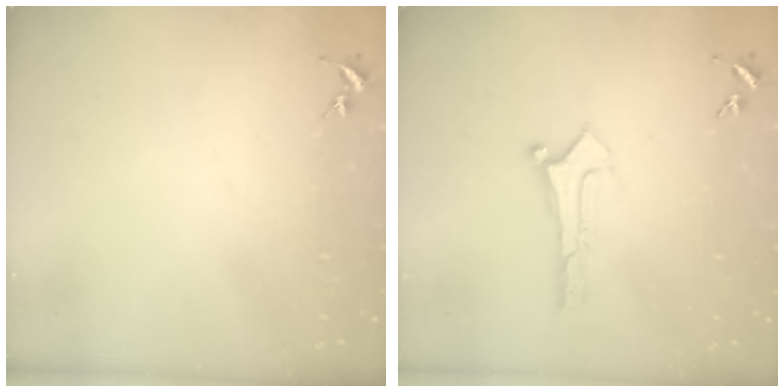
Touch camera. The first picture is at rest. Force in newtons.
{"total": 0.0}